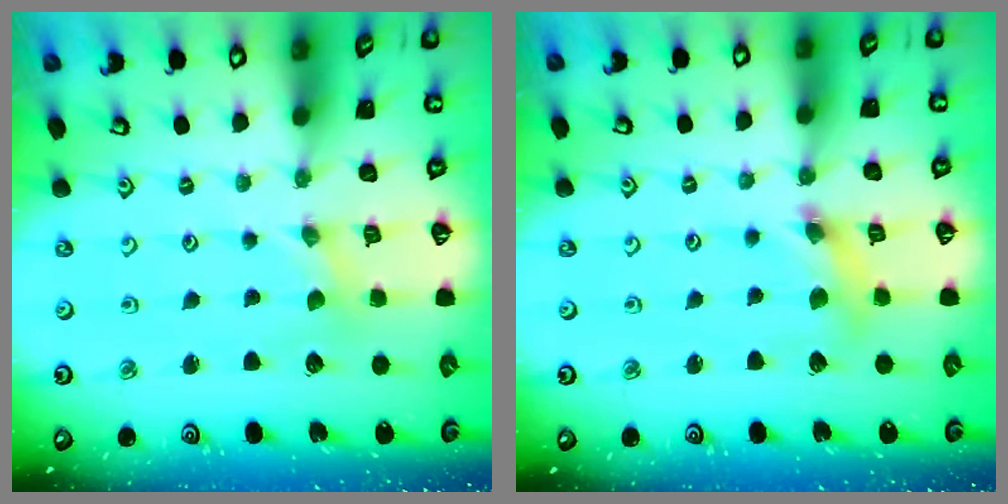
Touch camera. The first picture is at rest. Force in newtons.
{"total": 6.8, "press": 6.7, "slide": 0.8}